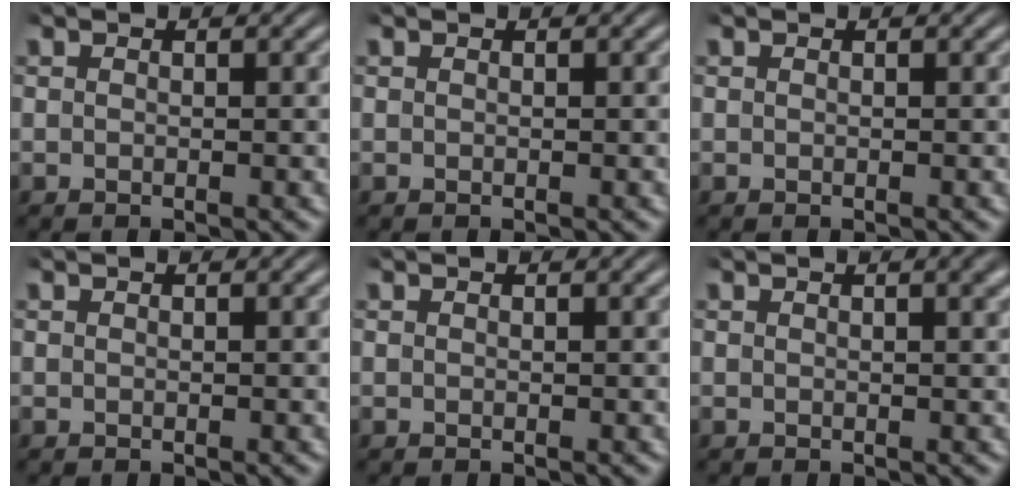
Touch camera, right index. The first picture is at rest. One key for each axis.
{"total": 0.0}
{"total": 0.0}
{"total": 0.0}
{"total": 0.0}
{"total": 1.1, "fx": 0.5, "fy": -0.2, "fz": 0.9, "tx": -0.005, "ty": 0.003, "tz": 0.006}